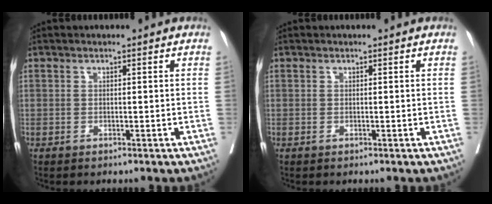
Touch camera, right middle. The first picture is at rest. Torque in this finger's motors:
{"motor_torque": [0.02, 0.00, -0.01, -0.01]}